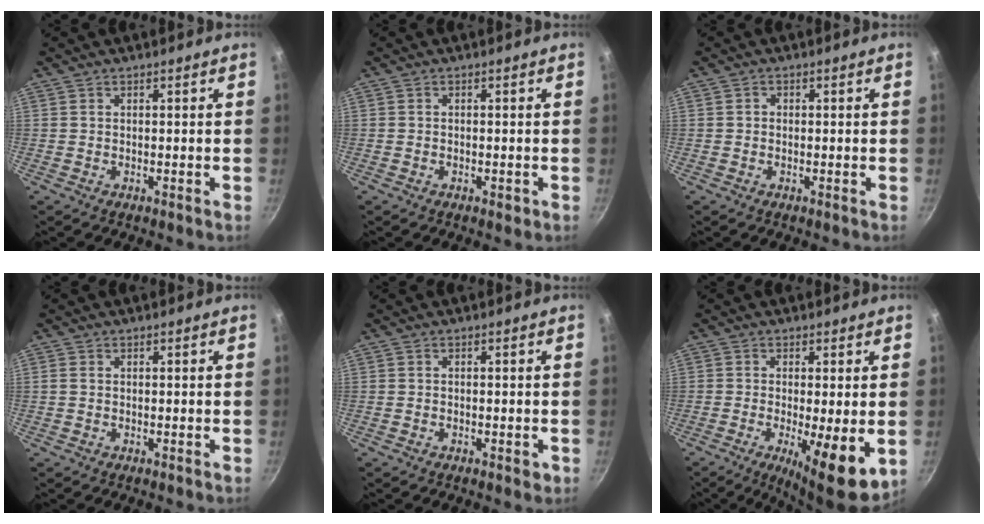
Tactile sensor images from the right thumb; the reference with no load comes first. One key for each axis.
{"total": 1.2, "fx": -0.6, "fy": 0.7, "fz": 0.8, "tx": -0.014, "ty": 0.002, "tz": -0.008}
{"total": 0.8, "fx": -0.2, "fy": 0.7, "fz": 0.3, "tx": -0.003, "ty": 0.004, "tz": -0.003}
{"total": 1.0, "fx": 0.1, "fy": 0.8, "fz": 0.6, "tx": -0.013, "ty": 0.003, "tz": 0.000}
{"total": 1.4, "fx": -0.6, "fy": 0.8, "fz": 1.1, "tx": -0.016, "ty": 0.002, "tz": -0.009}
{"total": 10.3, "fx": -1.9, "fy": 2.5, "fz": 9.8, "tx": -0.148, "ty": -0.011, "tz": -0.021}